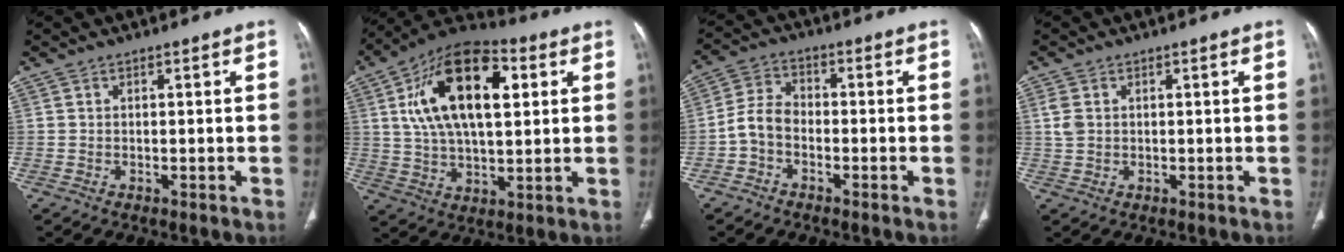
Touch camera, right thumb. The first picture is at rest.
{"total": 20.4, "force": [5.7, 10.3, 16.7], "torque": [-0.269, 0.007, 0.091]}
{"total": 5.3, "force": [-2.0, 3.7, 3.3], "torque": [-0.058, 0.023, -0.050]}
{"total": 2.7, "force": [0.6, 2.0, 1.7], "torque": [-0.042, 0.002, 0.015]}